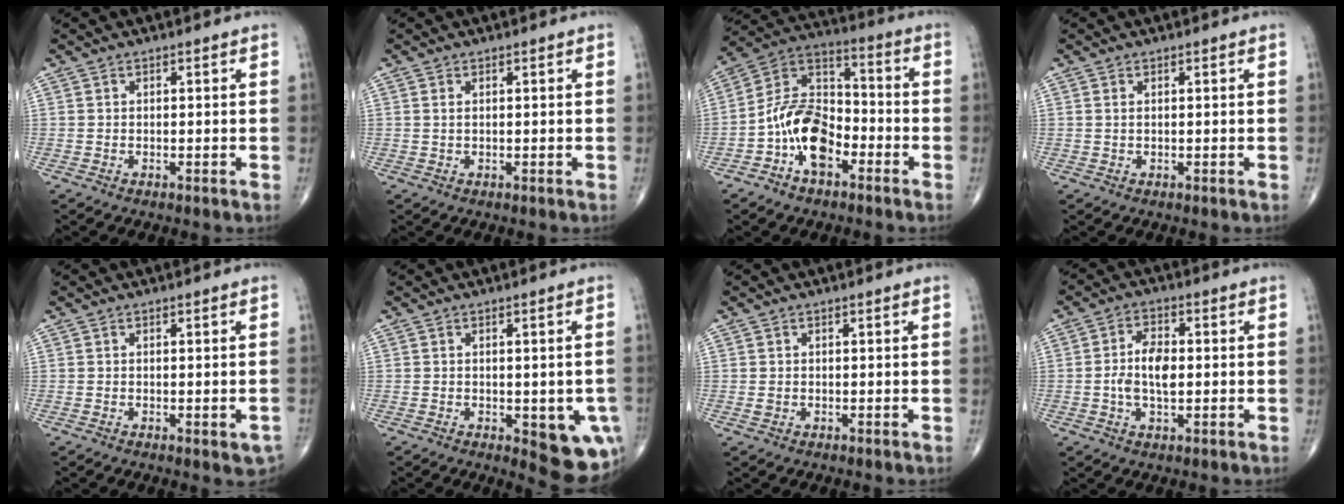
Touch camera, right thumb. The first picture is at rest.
{"total": 0.7, "force": [0.2, 0.3, 0.5], "torque": [-0.014, 0.005, 0.006]}
{"total": 13.4, "force": [-5.4, 7.9, 9.4], "torque": [-0.154, 0.054, -0.107]}
{"total": 0.5, "force": [0.2, 0.3, 0.4], "torque": [-0.012, 0.005, 0.004]}
{"total": 3.7, "force": [-1.4, 1.3, 3.1], "torque": [-0.028, 0.002, -0.011]}
{"total": 10.5, "force": [-3.0, 4.4, 9.0], "torque": [-0.084, -0.007, -0.023]}
{"total": 0.9, "force": [-0.1, 0.8, 0.5], "torque": [-0.008, 0.002, 0.000]}
{"total": 6.7, "force": [-0.4, 3.4, 5.7], "torque": [-0.105, 0.008, -0.010]}